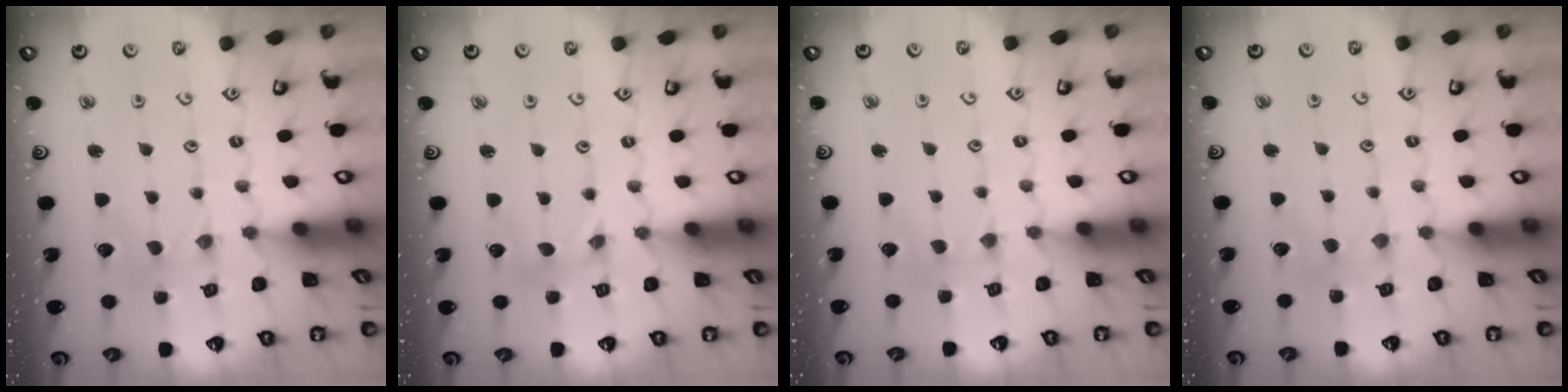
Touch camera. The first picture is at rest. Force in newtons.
{"total": 0.0}
{"total": 1.4, "press": 1.4, "slide": 0.3}
{"total": 3.8, "press": 3.8, "slide": 0.5}